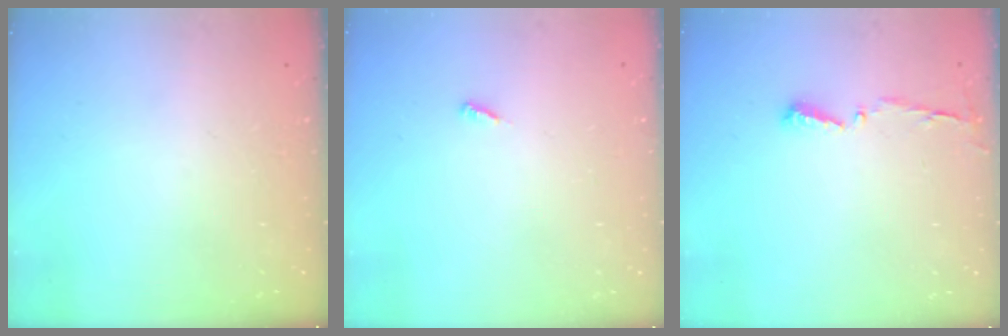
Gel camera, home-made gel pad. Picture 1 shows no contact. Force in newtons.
{"total": 2.5, "press": 2.5, "slide": 0.1}
{"total": 4.3, "press": 4.3, "slide": 0.5}